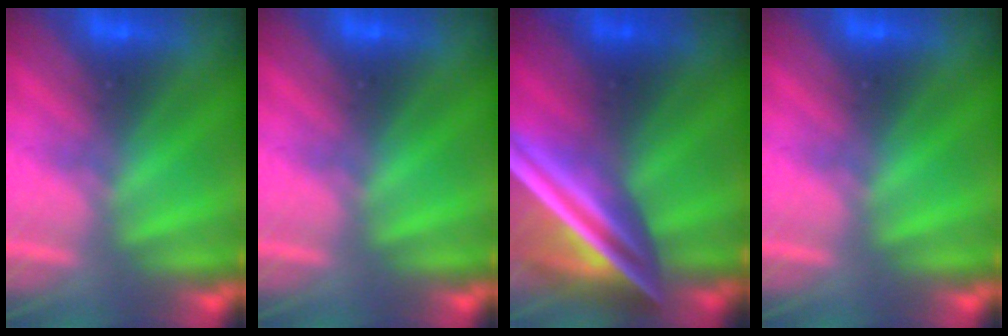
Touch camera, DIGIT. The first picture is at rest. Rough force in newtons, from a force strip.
{"total": 0.0}
{"total": 7.7}
{"total": 0.0}